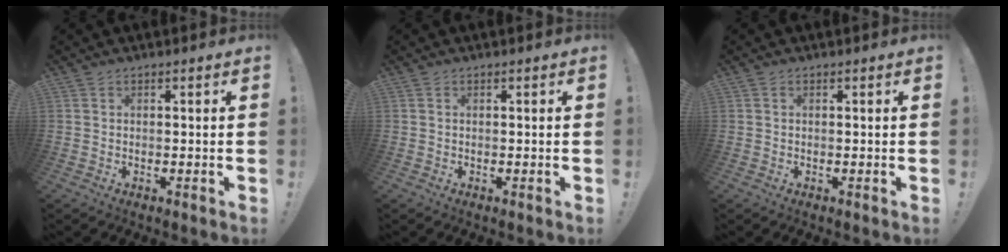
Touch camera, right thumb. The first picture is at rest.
{"total": 0.0}
{"total": 0.0}